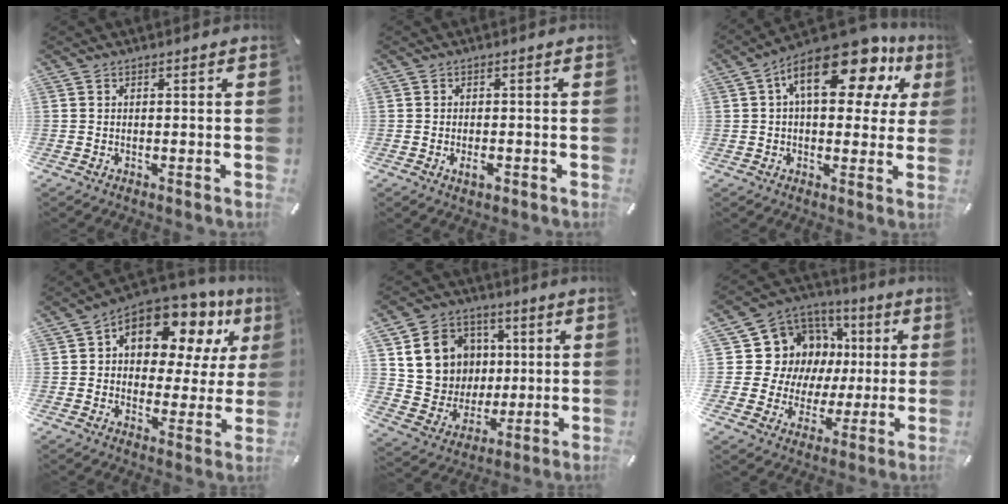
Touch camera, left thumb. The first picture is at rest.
{"total": 2.4, "force": [-0.9, 1.4, 1.8], "torque": [-0.038, 0.000, -0.017]}
{"total": 18.3, "force": [7.8, 8.6, 14.1], "torque": [-0.215, -0.037, 0.129]}
{"total": 12.7, "force": [7.8, 7.9, 6.2], "torque": [-0.098, -0.063, 0.139]}
{"total": 14.9, "force": [4.5, 13.4, 4.7], "torque": [-0.080, -0.009, 0.099]}
{"total": 13.9, "force": [2.3, 13.3, 3.5], "torque": [-0.063, -0.033, 0.071]}